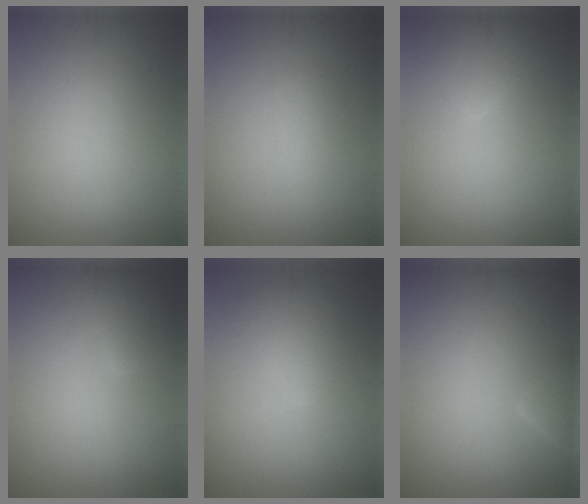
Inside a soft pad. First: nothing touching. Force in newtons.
{"total": 1.3, "press": 1.3, "slide": 0.0}
{"total": 2.6, "press": 2.6, "slide": 0.2}
{"total": 2.1, "press": 2.1, "slide": 0.2}
{"total": 3.0, "press": 3.0, "slide": 0.2}
{"total": 1.8, "press": 1.8, "slide": 0.1}